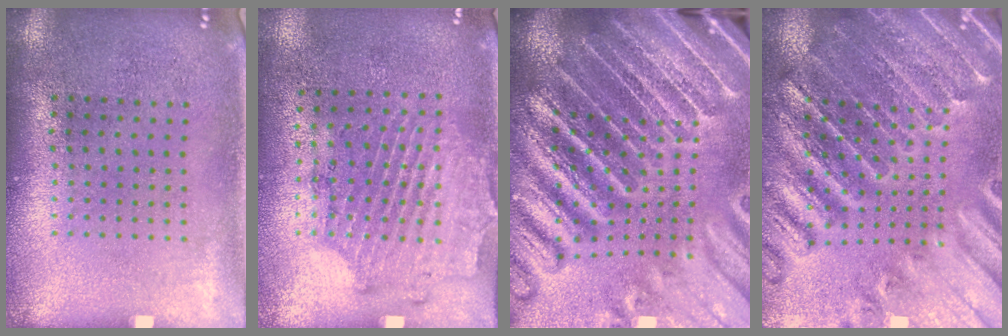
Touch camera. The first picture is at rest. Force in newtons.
{"total": 1.7, "press": 1.4, "slide": 0.9}
{"total": 5.5, "press": 4.8, "slide": 2.7}
{"total": 2.7, "press": 2.7, "slide": 0.4}